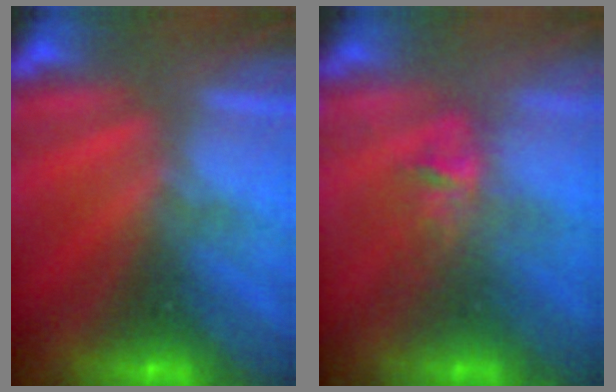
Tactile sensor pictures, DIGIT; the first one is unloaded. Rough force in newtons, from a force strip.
{"total": 2.7}